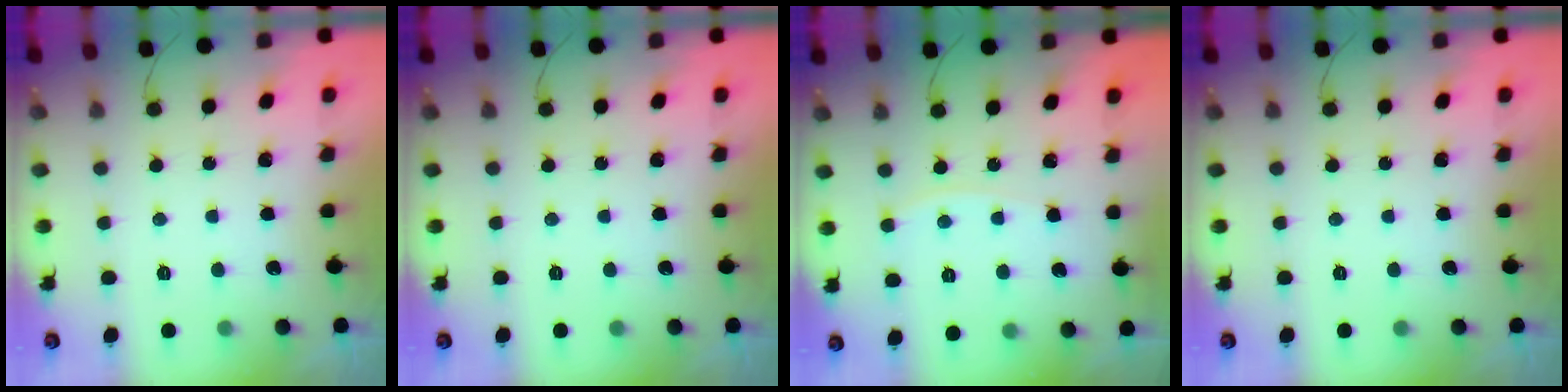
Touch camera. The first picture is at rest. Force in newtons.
{"total": 0.0}
{"total": 2.6, "press": 2.5, "slide": 0.4}
{"total": 0.0}